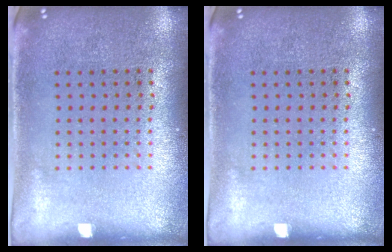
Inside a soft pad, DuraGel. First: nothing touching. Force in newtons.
{"total": 0.0}